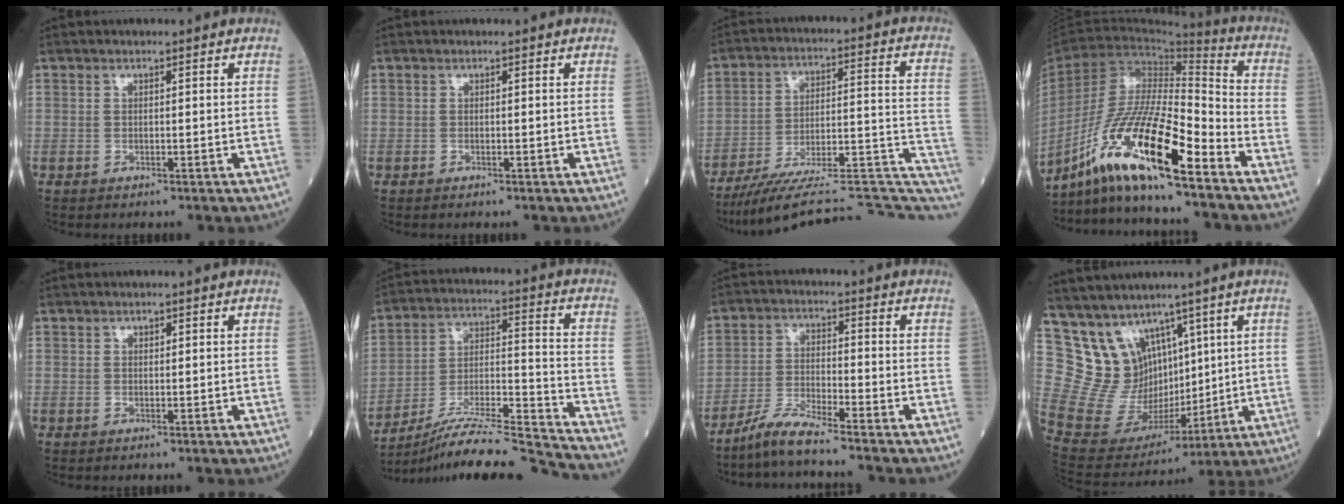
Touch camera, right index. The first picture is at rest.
{"total": 0.0}
{"total": 24.7, "force": [-21.9, 2.8, 11.1], "torque": [-0.091, 0.030, -0.307]}
{"total": 17.2, "force": [-11.3, 1.2, 12.9], "torque": [-0.249, -0.018, -0.210]}
{"total": 0.6, "force": [0.3, 0.4, 0.4], "torque": [-0.004, -0.001, 0.003]}
{"total": 18.9, "force": [-17.7, -1.5, 6.5], "torque": [-0.124, -0.002, -0.300]}
{"total": 5.6, "force": [-5.1, -0.9, 2.1], "torque": [-0.047, -0.023, -0.105]}
{"total": 11.7, "force": [7.5, 8.1, 3.9], "torque": [-0.095, 0.039, 0.174]}